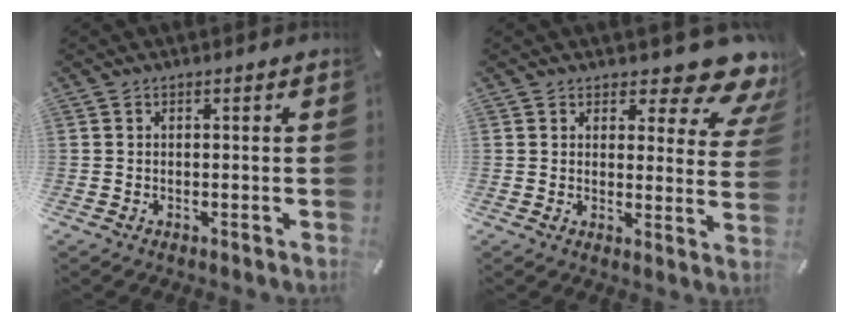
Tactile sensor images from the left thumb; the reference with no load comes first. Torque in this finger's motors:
{"motor_torque": [0.65, -0.12, 0.12, -0.18, -0.06]}